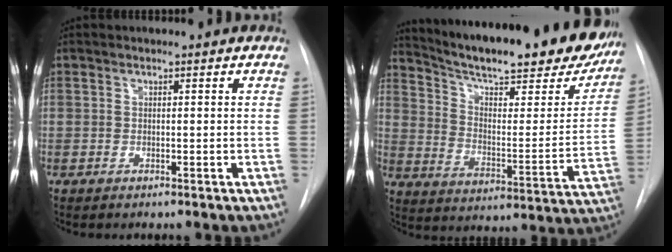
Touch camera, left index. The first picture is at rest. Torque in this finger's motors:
{"motor_torque": [0.26, -0.81, 0.68, 0.11]}